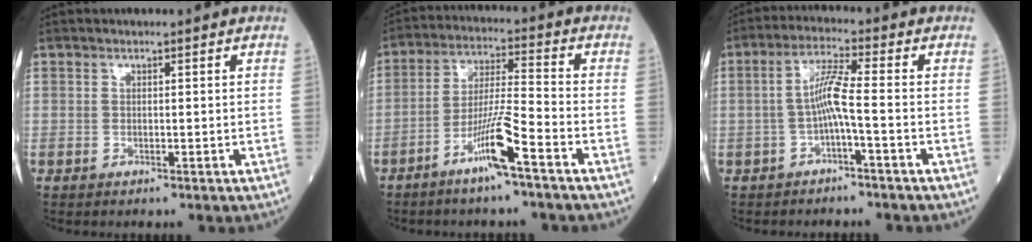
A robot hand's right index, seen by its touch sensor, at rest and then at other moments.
{"total": 8.7, "force": [-5.1, -0.5, 7.1], "torque": [-0.137, -0.004, -0.098]}
{"total": 5.1, "force": [-1.3, -0.3, 4.9], "torque": [-0.096, 0.015, -0.023]}